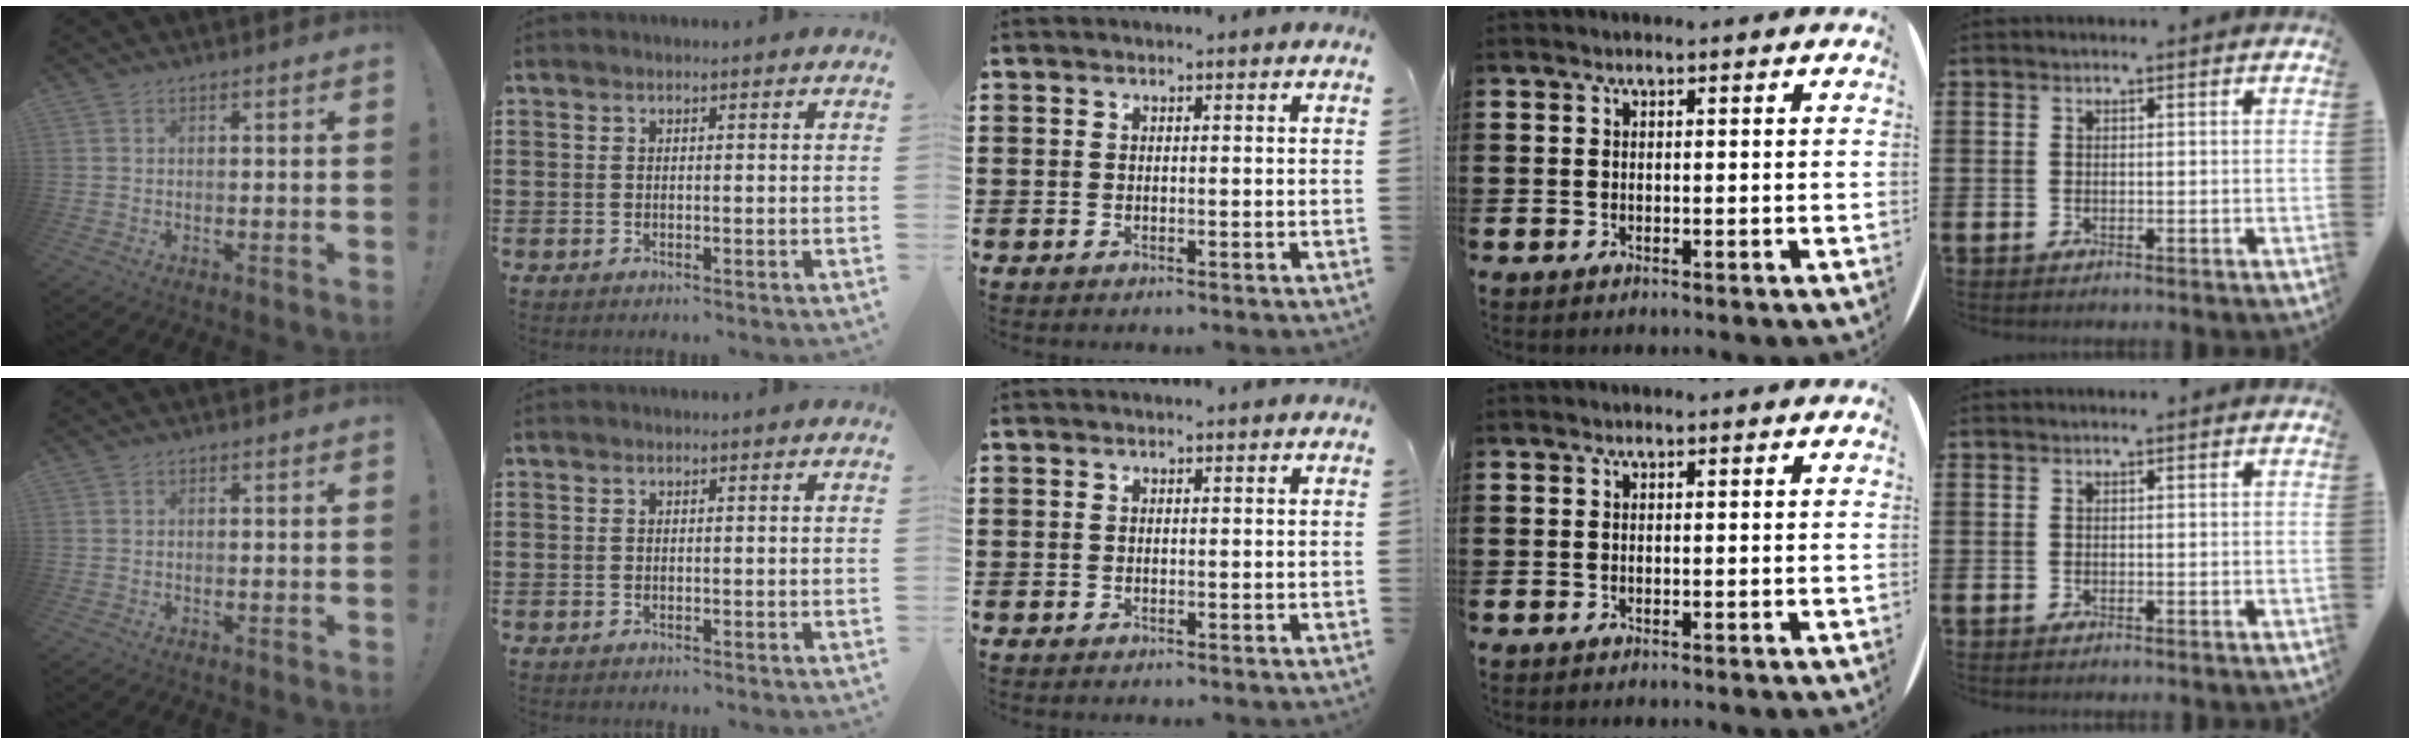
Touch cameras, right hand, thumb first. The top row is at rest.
{}